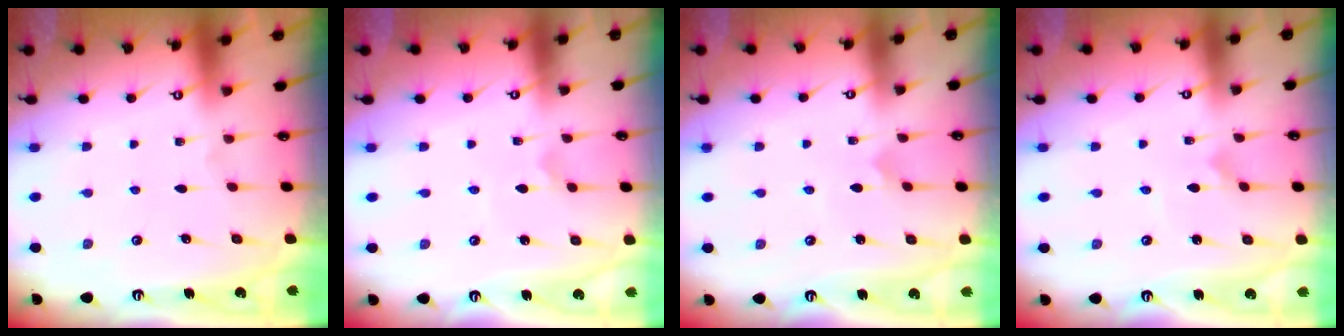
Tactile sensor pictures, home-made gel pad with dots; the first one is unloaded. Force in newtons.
{"total": 1.5, "press": 1.4, "slide": 0.4}
{"total": 1.3, "press": 1.3, "slide": 0.1}
{"total": 1.0, "press": 1.0, "slide": 0.0}